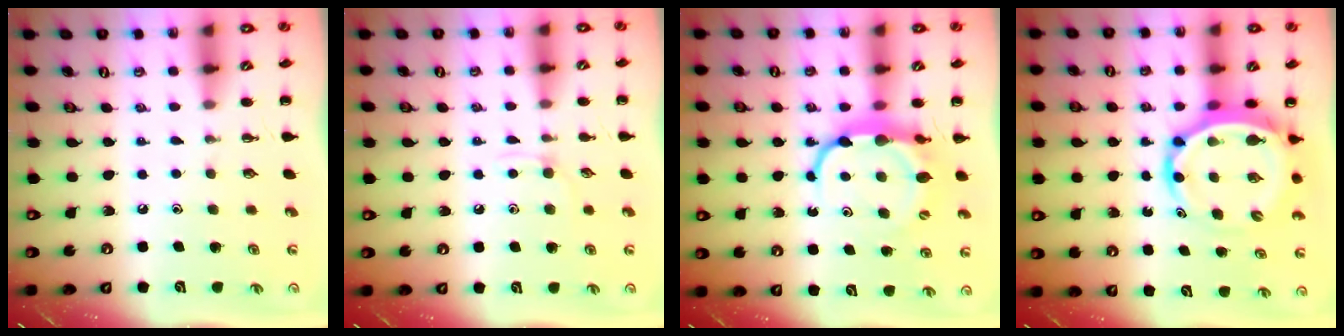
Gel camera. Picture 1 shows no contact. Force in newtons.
{"total": 2.8, "press": 2.7, "slide": 0.9}
{"total": 7.7, "press": 7.6, "slide": 1.2}
{"total": 8.4, "press": 8.1, "slide": 2.4}